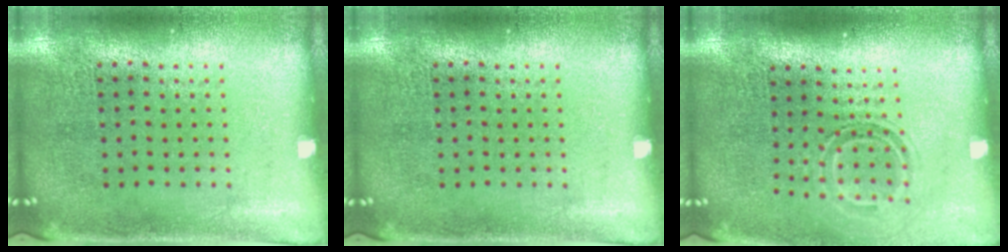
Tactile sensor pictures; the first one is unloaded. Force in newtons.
{"total": 0.0}
{"total": 1.6, "press": 1.1, "slide": 1.2}